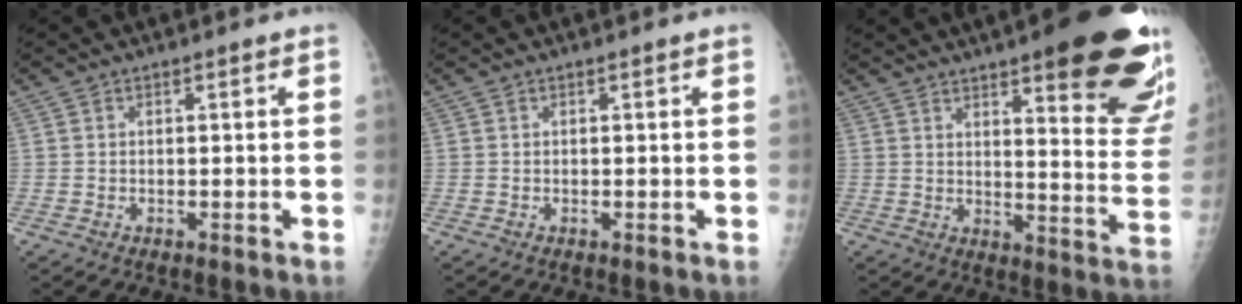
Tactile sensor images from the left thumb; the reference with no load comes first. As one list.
[{"total": 0.0}, {"total": 25.1, "force": [14.8, 6.0, 19.4], "torque": [-0.196, -0.066, 0.187]}]